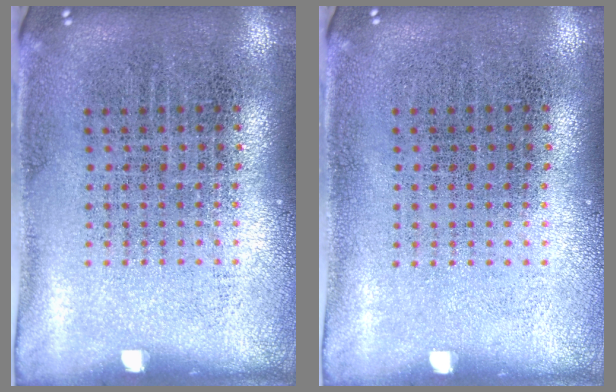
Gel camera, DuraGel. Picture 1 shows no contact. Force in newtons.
{"total": 0.0}